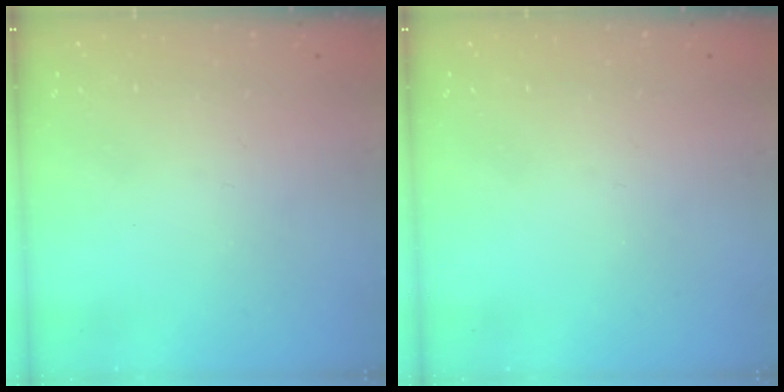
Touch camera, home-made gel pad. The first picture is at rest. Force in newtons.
{"total": 0.0}